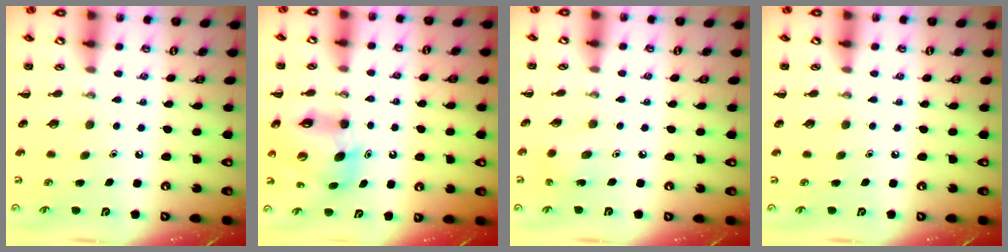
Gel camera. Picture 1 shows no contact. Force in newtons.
{"total": 11.6, "press": 11.1, "slide": 3.2}
{"total": 2.5, "press": 2.4, "slide": 0.8}
{"total": 0.0}